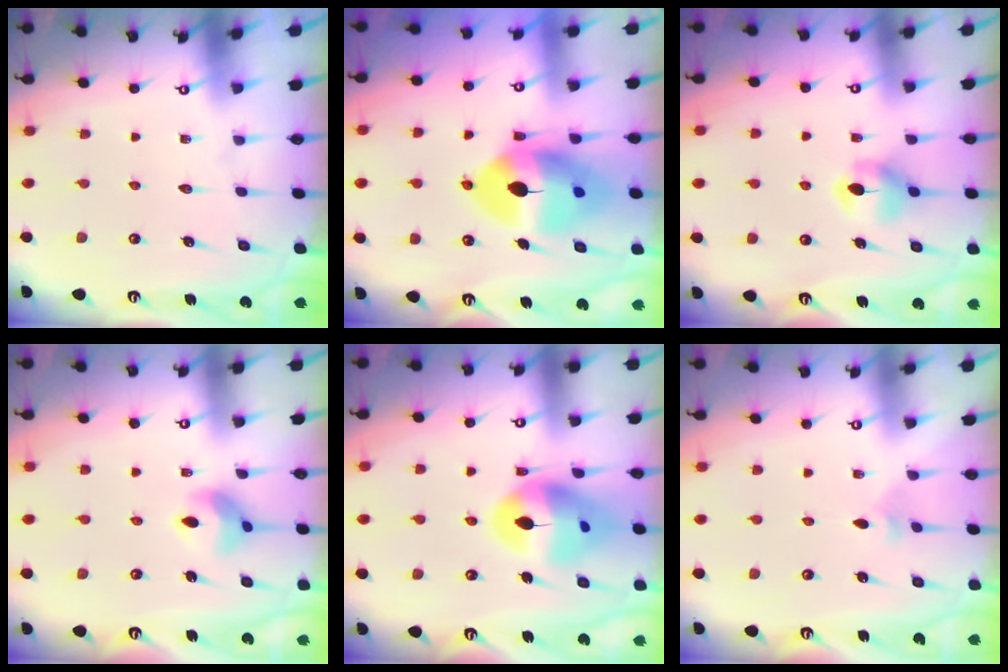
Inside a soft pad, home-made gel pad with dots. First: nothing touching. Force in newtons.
{"total": 15.9, "press": 15.8, "slide": 2.2}
{"total": 5.9, "press": 5.9, "slide": 0.7}
{"total": 8.5, "press": 8.4, "slide": 1.0}
{"total": 15.8, "press": 15.7, "slide": 1.8}
{"total": 2.3, "press": 2.3, "slide": 0.6}